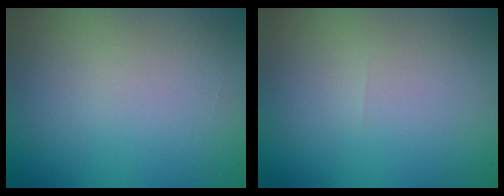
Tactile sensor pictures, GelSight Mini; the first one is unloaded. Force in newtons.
{"total": 0.0}